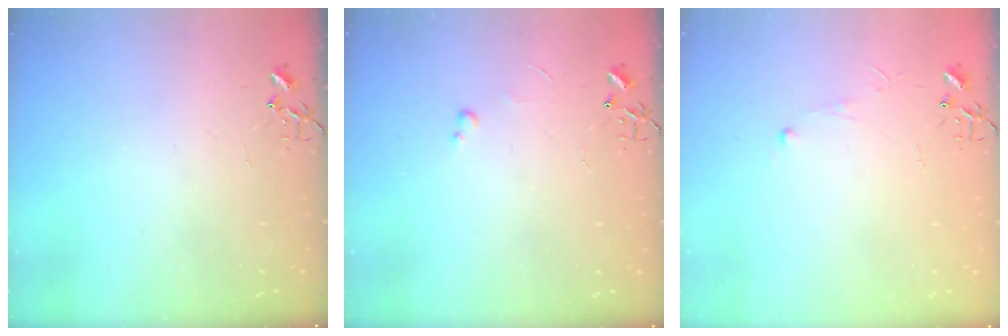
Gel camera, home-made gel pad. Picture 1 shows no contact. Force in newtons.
{"total": 2.4, "press": 2.3, "slide": 0.4}
{"total": 3.9, "press": 3.8, "slide": 0.4}